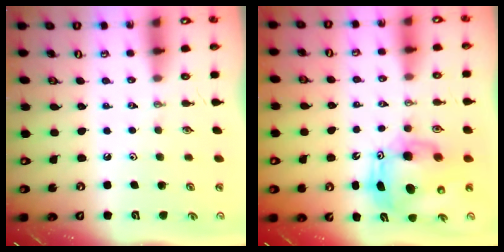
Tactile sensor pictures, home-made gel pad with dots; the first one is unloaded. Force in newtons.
{"total": 10.3, "press": 10.1, "slide": 2.0}